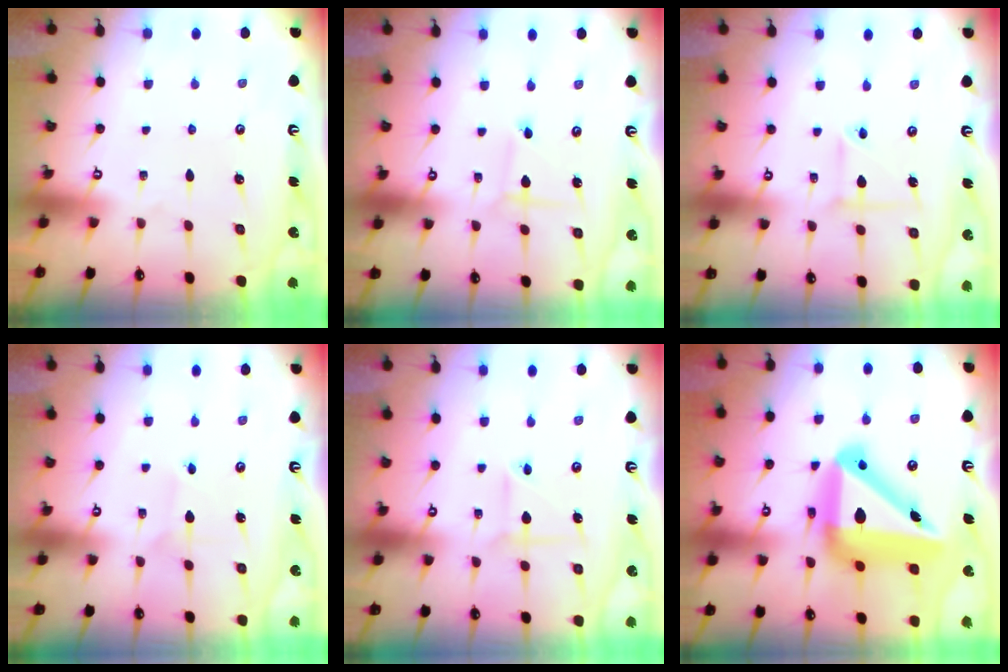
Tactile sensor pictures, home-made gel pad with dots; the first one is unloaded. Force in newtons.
{"total": 1.3, "press": 1.3, "slide": 0.1}
{"total": 3.6, "press": 3.6, "slide": 0.3}
{"total": 2.4, "press": 2.3, "slide": 0.2}
{"total": 4.1, "press": 4.1, "slide": 0.3}
{"total": 22.2, "press": 22.0, "slide": 3.0}